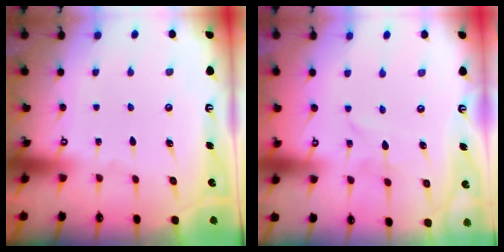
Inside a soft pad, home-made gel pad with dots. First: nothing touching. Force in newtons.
{"total": 2.4, "press": 2.3, "slide": 0.3}